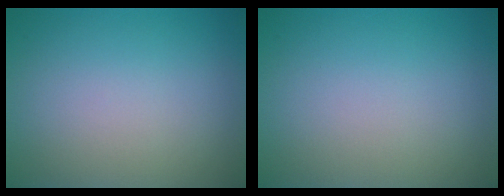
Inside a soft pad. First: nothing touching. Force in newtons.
{"total": 0.0}